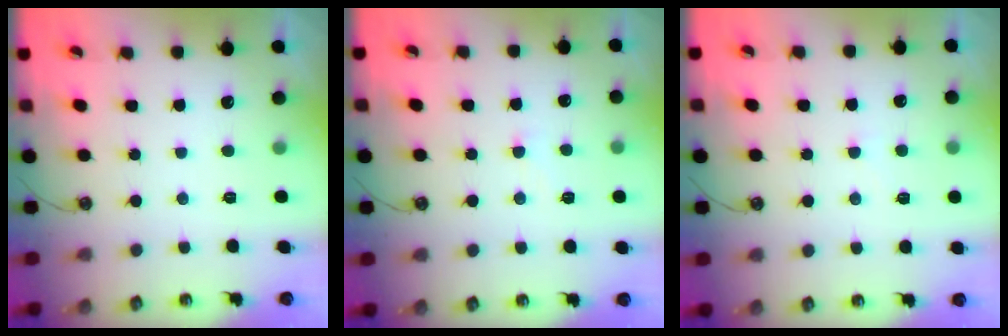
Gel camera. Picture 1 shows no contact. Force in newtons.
{"total": 3.6, "press": 3.6, "slide": 0.4}
{"total": 4.5, "press": 4.5, "slide": 0.7}